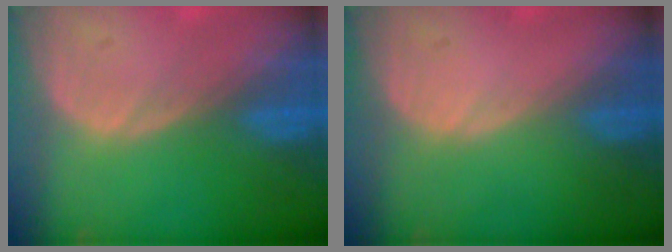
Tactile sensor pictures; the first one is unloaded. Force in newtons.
{"total": 0.0}